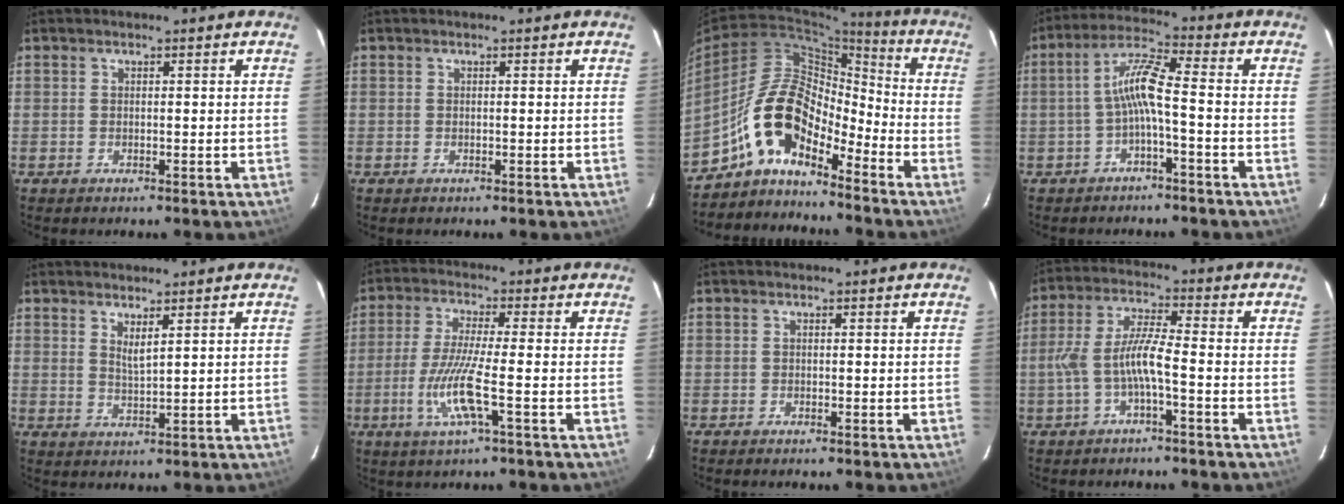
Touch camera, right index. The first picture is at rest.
{"total": 0.0}
{"total": 11.6, "force": [-8.2, 4.6, 6.8], "torque": [-0.128, 0.027, -0.167]}
{"total": 6.4, "force": [-2.0, 0.3, 6.0], "torque": [-0.138, 0.018, -0.036]}
{"total": 2.5, "force": [1.6, 0.3, 1.9], "torque": [-0.034, -0.004, 0.027]}
{"total": 8.6, "force": [-2.7, -0.2, 8.1], "torque": [-0.175, -0.010, -0.051]}
{"total": 0.0}
{"total": 7.1, "force": [-2.4, 0.8, 6.6], "torque": [-0.149, 0.009, -0.041]}